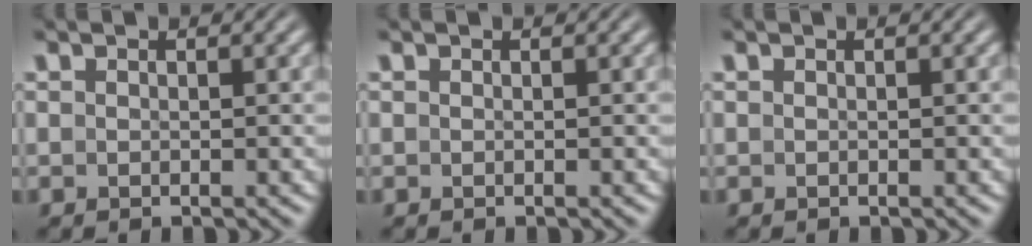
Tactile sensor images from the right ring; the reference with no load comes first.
{"total": 0.0}
{"total": 0.0}